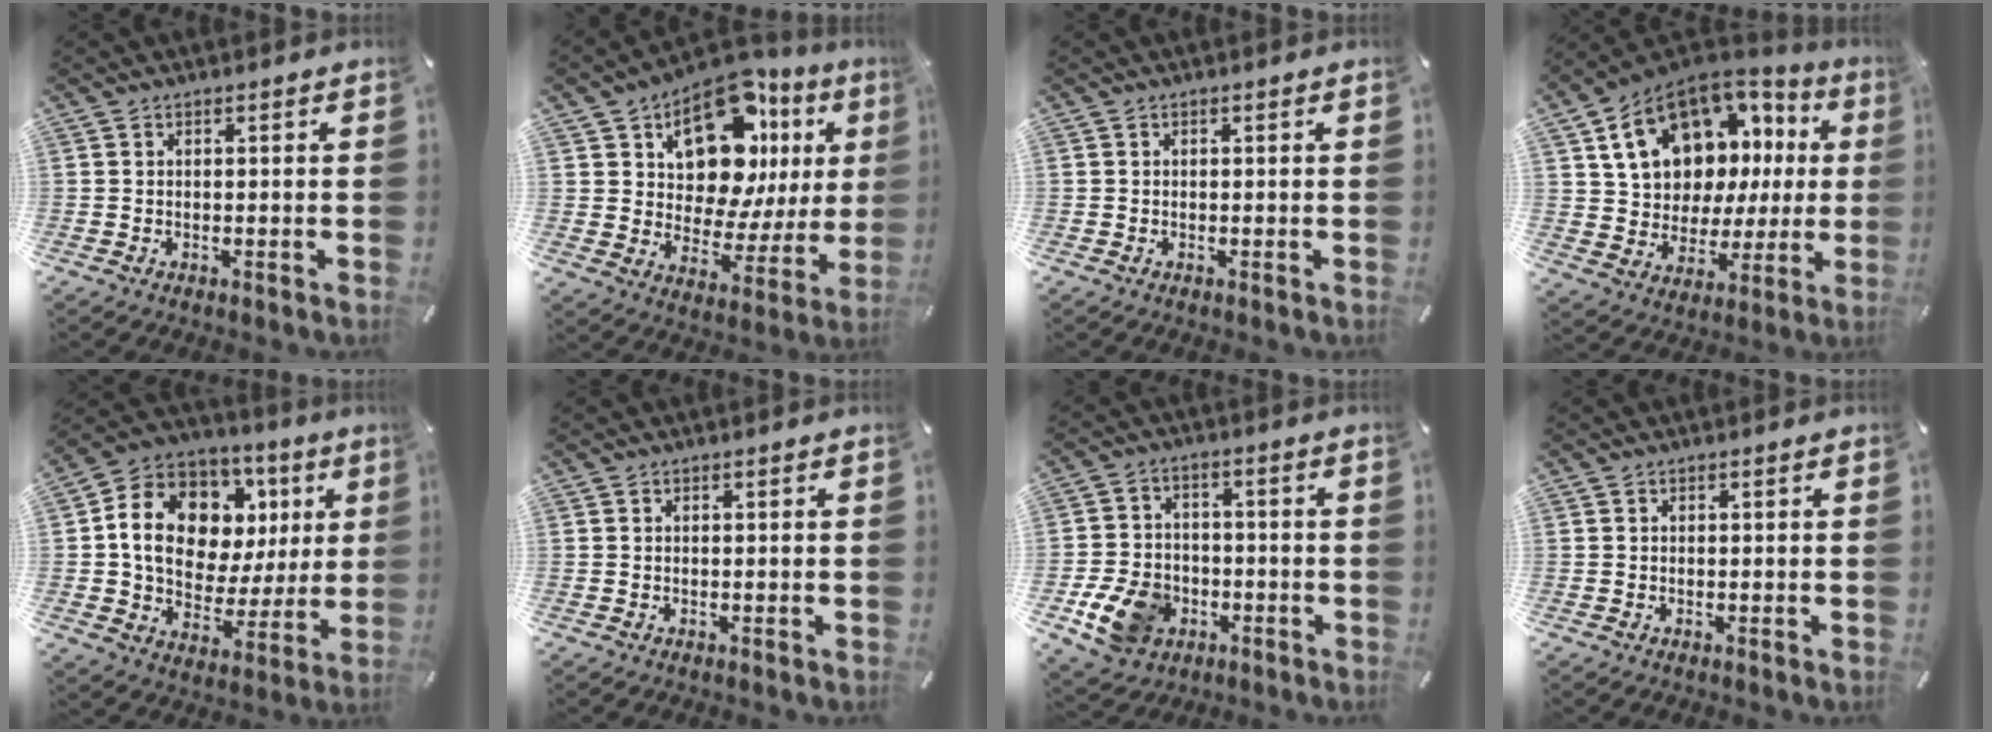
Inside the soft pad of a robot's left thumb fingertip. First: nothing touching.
{"total": 17.8, "force": [9.8, 10.1, 10.9], "torque": [-0.163, -0.071, 0.170]}
{"total": 0.0}
{"total": 17.3, "force": [8.0, 12.7, 8.5], "torque": [-0.152, -0.043, 0.160]}
{"total": 15.8, "force": [4.1, 12.4, 8.9], "torque": [-0.142, -0.009, 0.082]}
{"total": 0.0}
{"total": 11.7, "force": [-4.2, 9.1, 6.1], "torque": [-0.121, 0.026, -0.074]}
{"total": 0.0}